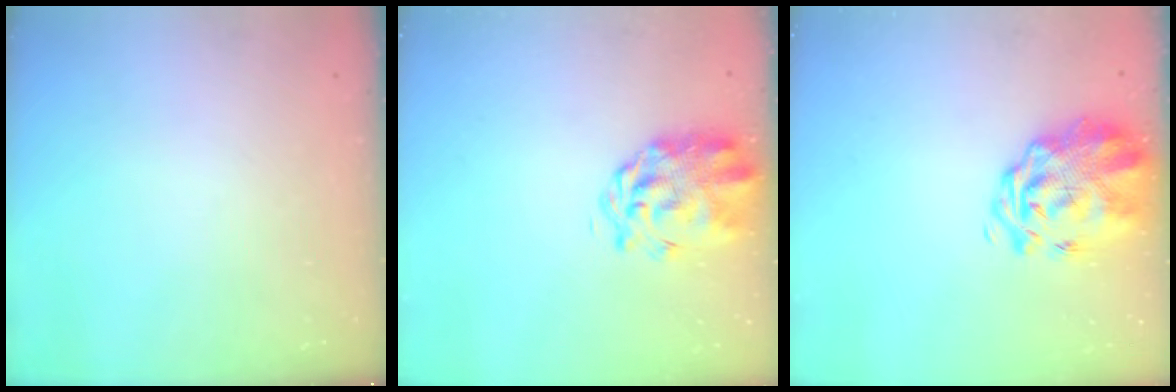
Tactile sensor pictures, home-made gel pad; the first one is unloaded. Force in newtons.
{"total": 4.2, "press": 3.7, "slide": 1.9}
{"total": 4.4, "press": 4.1, "slide": 1.7}